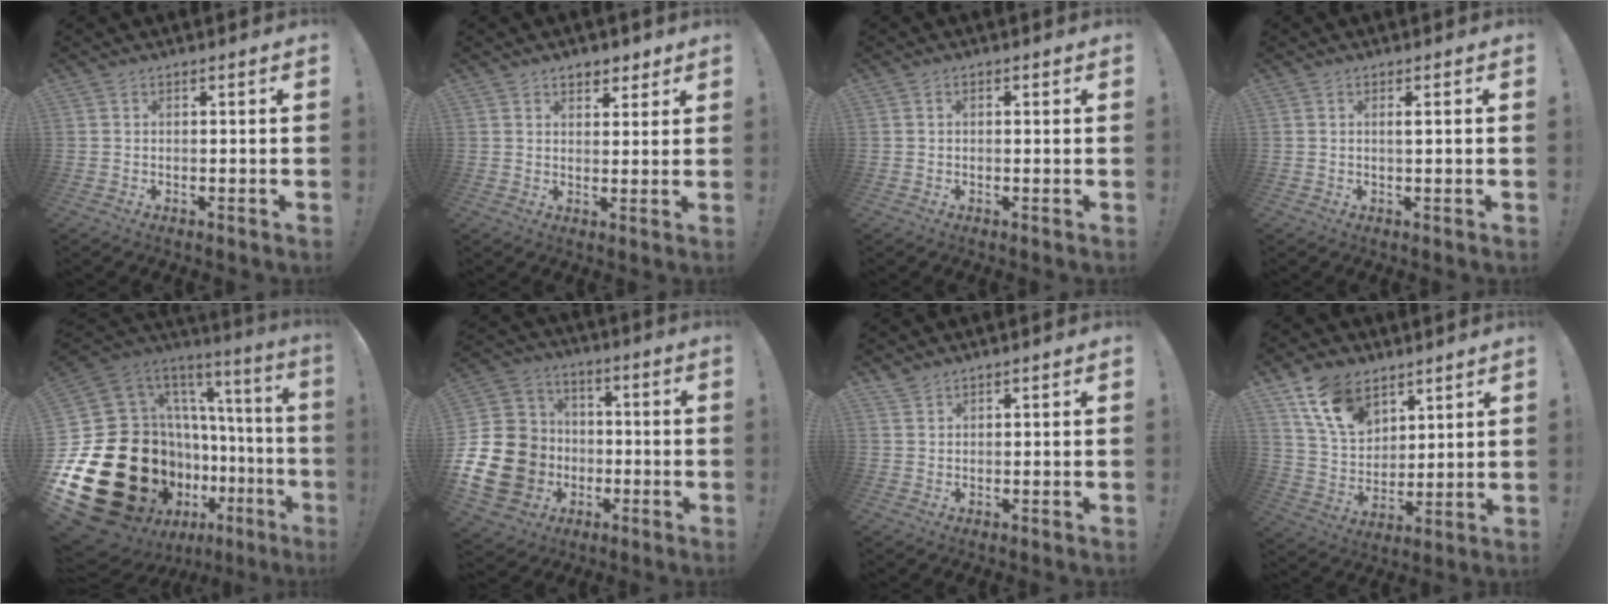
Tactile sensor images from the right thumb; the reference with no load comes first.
{"total": 4.2, "force": [2.9, 2.8, 1.2], "torque": [0.000, -0.014, 0.049]}
{"total": 0.8, "force": [-0.2, 0.5, 0.6], "torque": [-0.009, 0.002, -0.004]}
{"total": 1.6, "force": [0.4, -0.1, 1.6], "torque": [-0.020, -0.004, 0.002]}
{"total": 31.6, "force": [-8.4, 19.7, 23.2], "torque": [-0.388, -0.029, -0.046]}
{"total": 21.1, "force": [-5.0, 18.1, 9.7], "torque": [-0.190, 0.039, -0.054]}
{"total": 1.8, "force": [1.6, 0.4, 0.5], "torque": [-0.011, -0.008, 0.031]}
{"total": 14.1, "force": [9.1, 8.7, 6.3], "torque": [-0.116, -0.045, 0.177]}